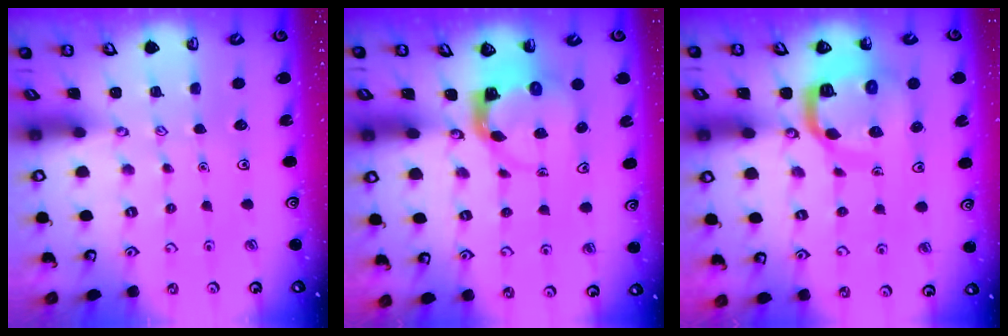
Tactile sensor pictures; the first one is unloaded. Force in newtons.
{"total": 3.9, "press": 3.9, "slide": 0.6}
{"total": 12.4, "press": 12.3, "slide": 1.5}